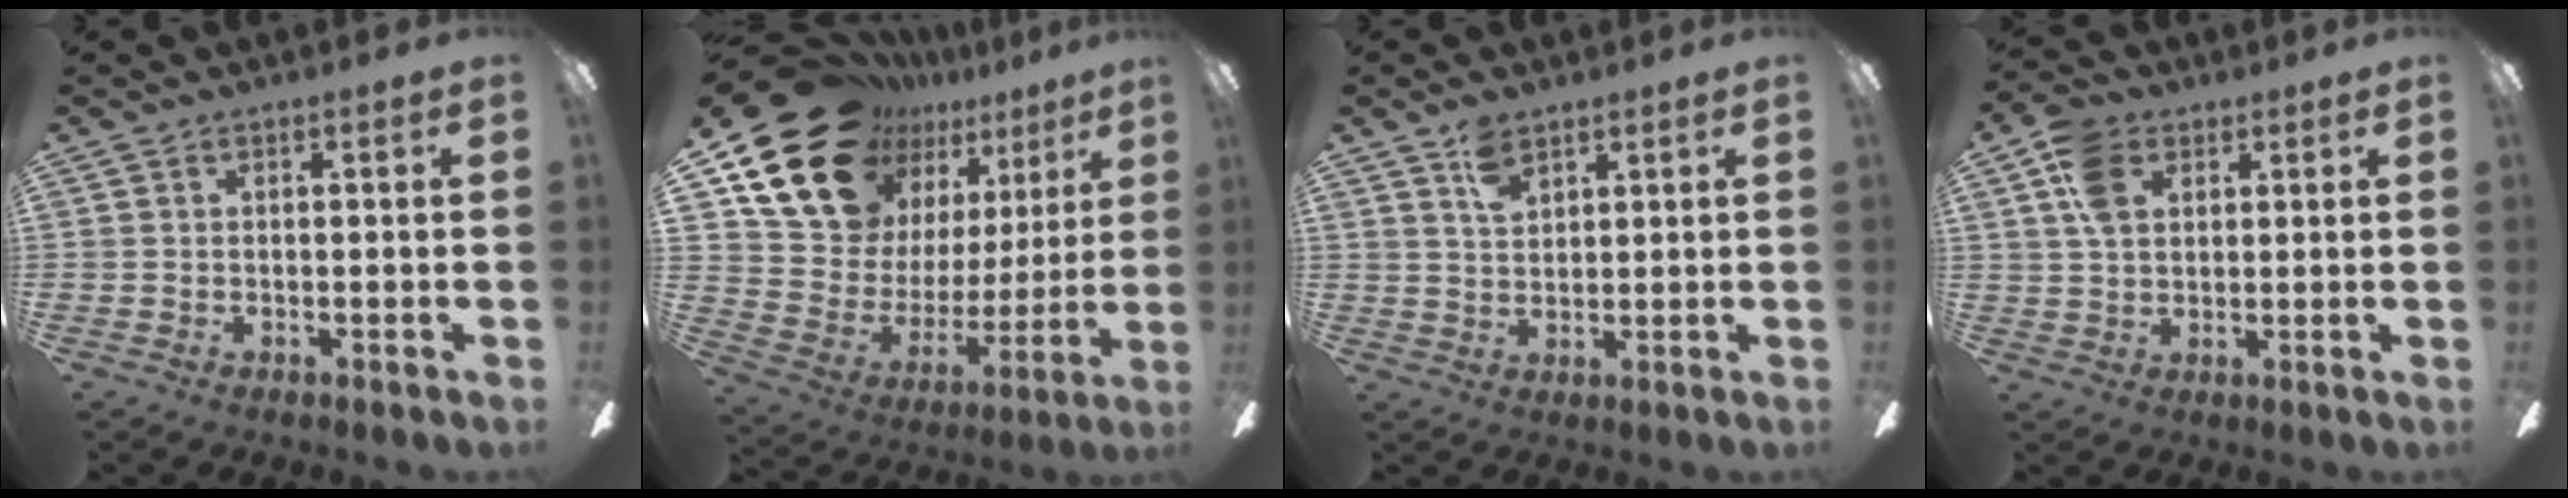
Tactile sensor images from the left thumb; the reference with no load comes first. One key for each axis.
{"total": 20.9, "fx": 15.4, "fy": 12.0, "fz": 7.6, "tx": -0.156, "ty": -0.103, "tz": 0.298}
{"total": 4.7, "fx": 3.2, "fy": 2.5, "fz": 2.4, "tx": -0.039, "ty": -0.007, "tz": 0.057}
{"total": 8.7, "fx": 4.0, "fy": 6.0, "fz": 5.0, "tx": -0.094, "ty": 0.007, "tz": 0.078}